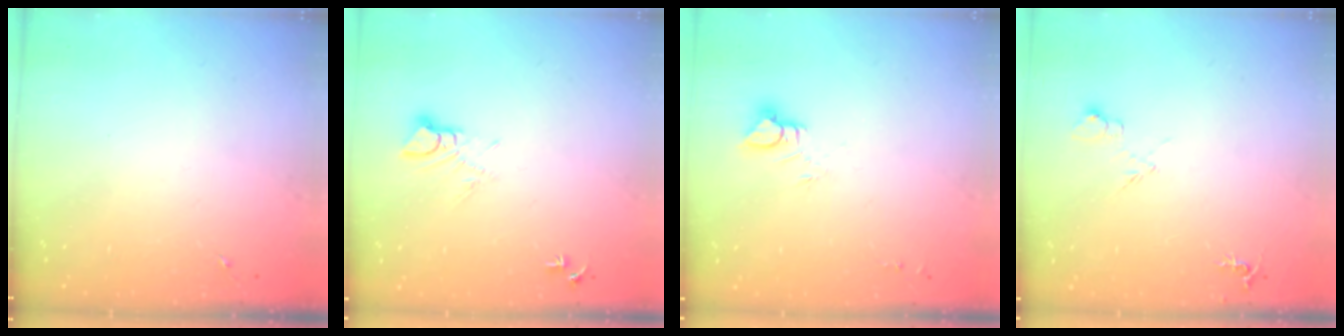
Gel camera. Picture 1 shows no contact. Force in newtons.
{"total": 5.6, "press": 5.6, "slide": 0.5}
{"total": 4.8, "press": 4.8, "slide": 0.2}
{"total": 5.7, "press": 5.6, "slide": 1.2}